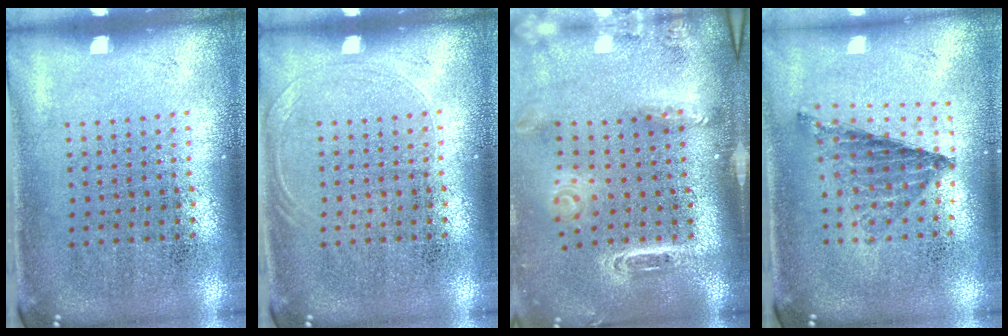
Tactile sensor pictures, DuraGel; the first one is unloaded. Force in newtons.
{"total": 0.9, "press": 0.8, "slide": 0.3}
{"total": 2.9, "press": 2.1, "slide": 2.1}
{"total": 0.8, "press": 0.8, "slide": 0.0}